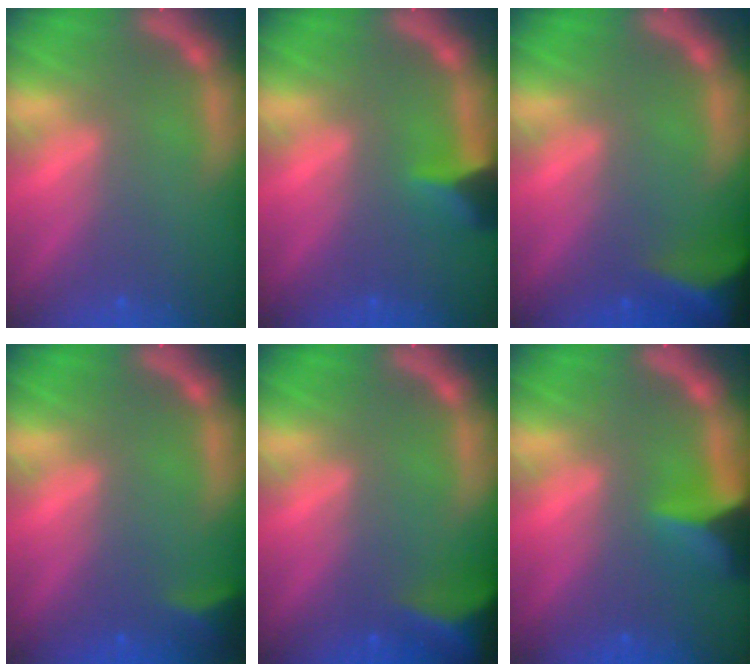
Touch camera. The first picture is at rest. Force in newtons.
{"total": 2.9}
{"total": 8.0}
{"total": 2.4}
{"total": 7.0}
{"total": 5.0}